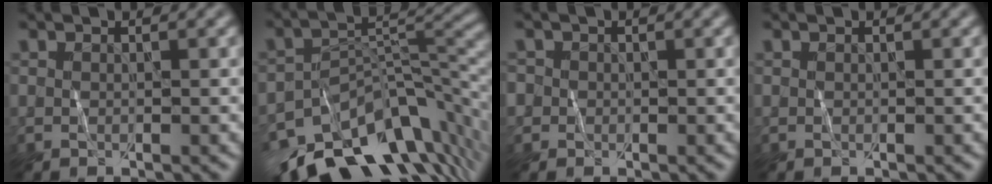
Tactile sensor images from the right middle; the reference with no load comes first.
{"total": 12.2, "force": [-8.1, 5.7, 7.1], "torque": [-0.110, 0.002, -0.142]}
{"total": 1.2, "force": [-0.3, 1.1, -0.2], "torque": [0.011, 0.000, -0.002]}
{"total": 0.0}